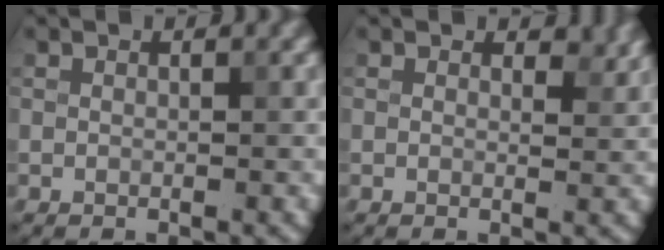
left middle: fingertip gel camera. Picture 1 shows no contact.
{"total": 1.3, "force": [0.9, 0.7, 0.7], "torque": [-0.008, -0.007, 0.010]}